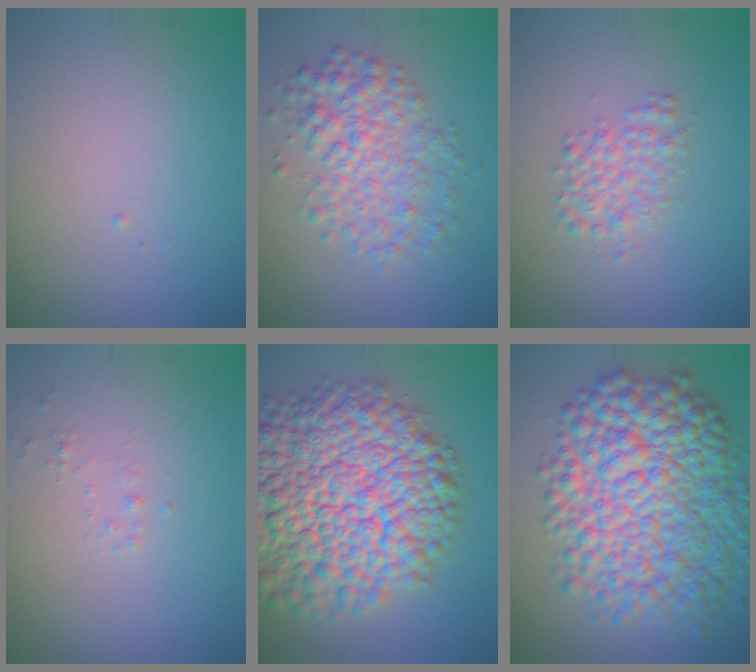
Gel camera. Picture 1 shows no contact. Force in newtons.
{"total": 4.8, "press": 4.8, "slide": 0.0}
{"total": 2.6, "press": 2.6, "slide": 0.0}
{"total": 0.6, "press": 0.6, "slide": 0.0}
{"total": 15.7, "press": 15.6, "slide": 0.7}
{"total": 12.1, "press": 12.1, "slide": 0.1}